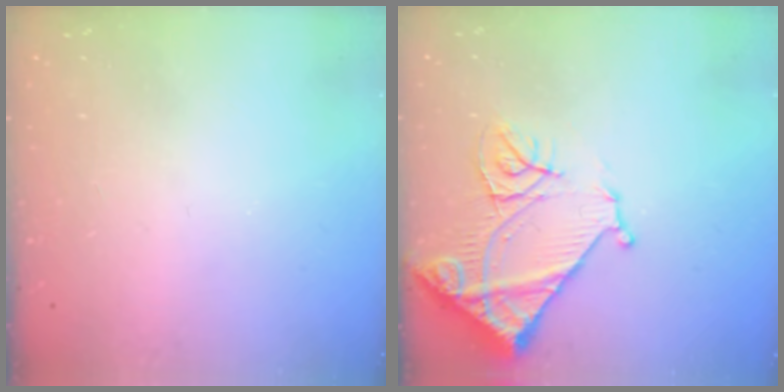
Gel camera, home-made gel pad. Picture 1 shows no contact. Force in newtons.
{"total": 14.4, "press": 14.3, "slide": 1.7}